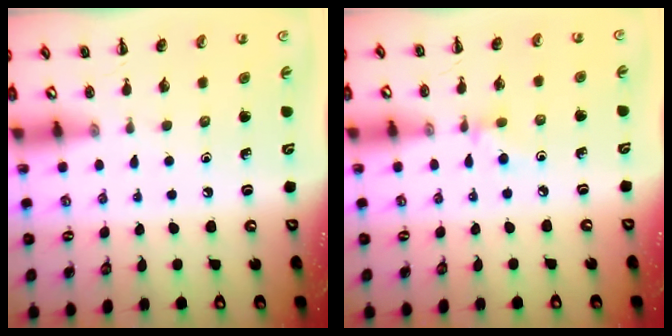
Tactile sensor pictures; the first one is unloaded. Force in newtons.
{"total": 3.3, "press": 3.1, "slide": 1.1}